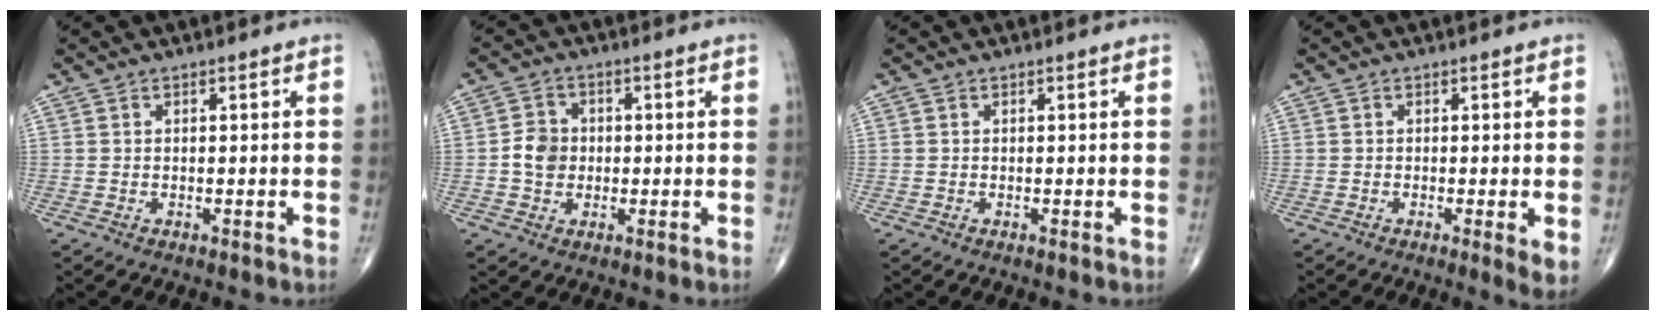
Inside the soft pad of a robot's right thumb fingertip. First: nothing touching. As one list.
[{"total": 5.0, "force": [-0.3, 4.3, 2.5], "torque": [-0.032, 0.007, -0.012]}, {"total": 0.0}, {"total": 3.2, "force": [-0.6, 0.4, 3.2], "torque": [-0.053, -0.012, -0.014]}]